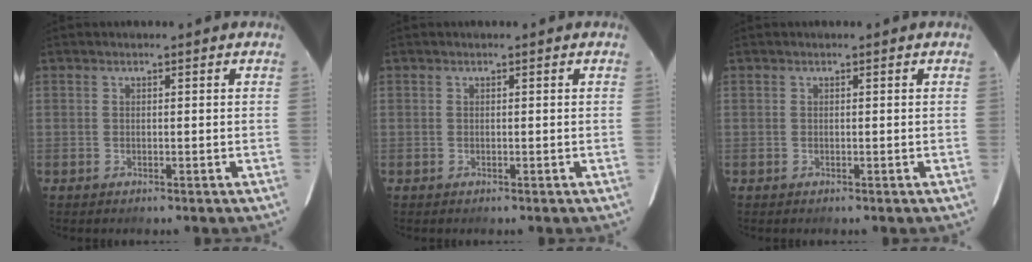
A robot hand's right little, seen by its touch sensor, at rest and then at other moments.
{"total": 0.0}
{"total": 0.0}